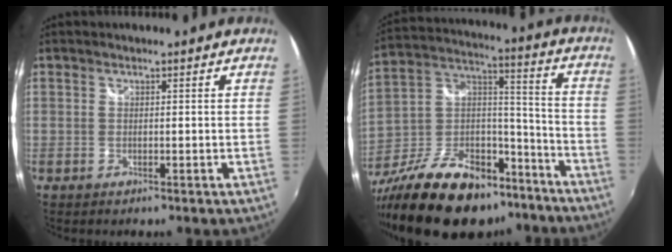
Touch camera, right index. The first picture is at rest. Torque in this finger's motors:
{"motor_torque": [1.04, -1.10, 0.62, 0.13]}